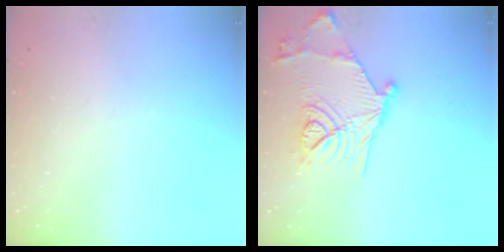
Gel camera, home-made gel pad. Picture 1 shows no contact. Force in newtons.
{"total": 17.2, "press": 17.1, "slide": 1.9}